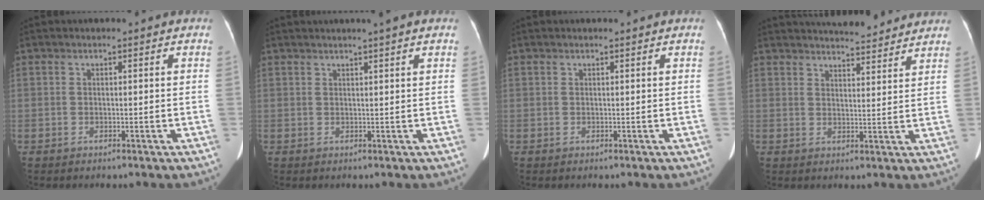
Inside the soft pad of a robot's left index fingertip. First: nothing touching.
{"total": 2.9, "force": [2.2, -0.3, 1.9], "torque": [-0.026, 0.019, 0.034]}
{"total": 0.0}
{"total": 11.5, "force": [10.9, 2.1, 3.0], "torque": [-0.035, 0.010, 0.137]}